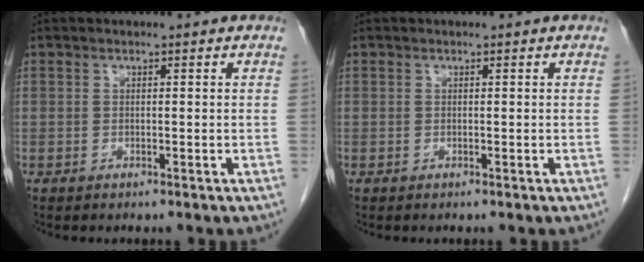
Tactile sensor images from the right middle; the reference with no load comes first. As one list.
[{"total": 0.0}]